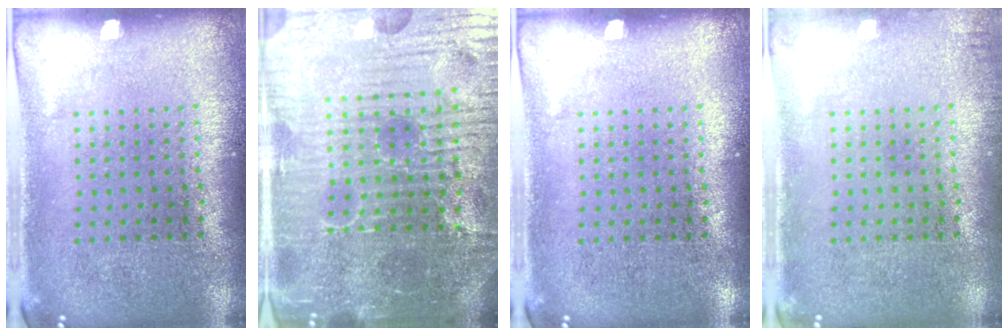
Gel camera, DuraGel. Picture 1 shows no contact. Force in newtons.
{"total": 6.4, "press": 5.8, "slide": 2.7}
{"total": 0.0}
{"total": 0.9, "press": 0.9, "slide": 0.2}